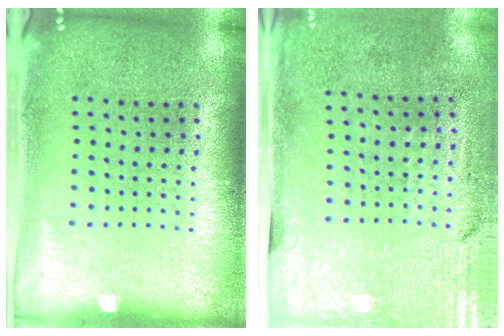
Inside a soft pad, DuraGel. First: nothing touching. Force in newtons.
{"total": 2.9, "press": 2.5, "slide": 1.5}